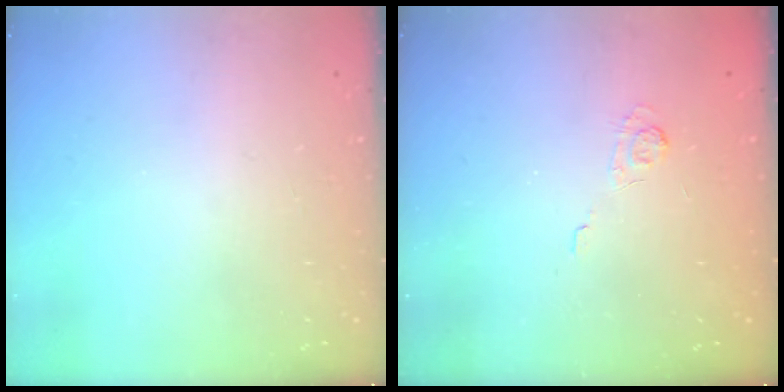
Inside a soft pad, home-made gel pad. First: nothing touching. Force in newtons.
{"total": 2.0, "press": 1.3, "slide": 1.5}